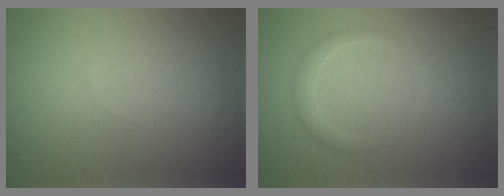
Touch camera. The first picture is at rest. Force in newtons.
{"total": 1.6, "press": 1.6, "slide": 0.1}